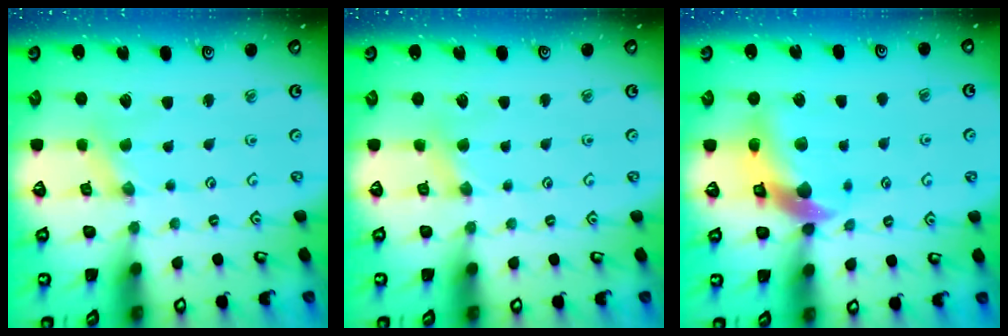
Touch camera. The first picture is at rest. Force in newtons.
{"total": 2.9, "press": 2.9, "slide": 0.6}
{"total": 12.1, "press": 11.9, "slide": 2.0}